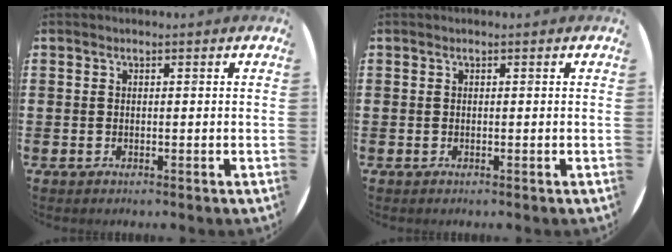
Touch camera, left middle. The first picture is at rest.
{"total": 0.0}